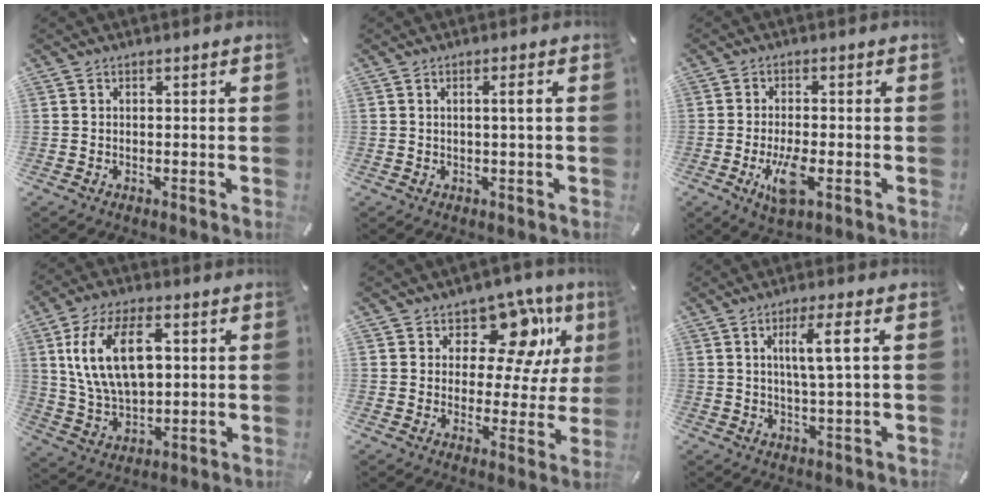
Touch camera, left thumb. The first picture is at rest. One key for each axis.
{"total": 3.0, "fx": 0.5, "fy": 0.2, "fz": 3.0, "tx": -0.056, "ty": 0.001, "tz": 0.006}
{"total": 7.5, "fx": -2.3, "fy": 2.7, "fz": 6.6, "tx": -0.129, "ty": -0.010, "tz": -0.039}
{"total": 14.7, "fx": 4.3, "fy": 8.8, "fz": 11.0, "tx": -0.236, "ty": 0.007, "tz": 0.074}
{"total": 14.5, "fx": 7.1, "fy": 9.1, "fz": 8.8, "tx": -0.117, "ty": -0.040, "tz": 0.124}
{"total": 7.2, "fx": 1.9, "fy": 0.3, "fz": 6.9, "tx": -0.137, "ty": 0.000, "tz": 0.025}